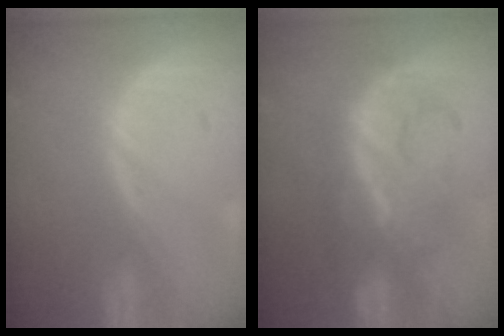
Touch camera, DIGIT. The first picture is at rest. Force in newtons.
{"total": 8.0, "press": 7.9, "slide": 1.5}